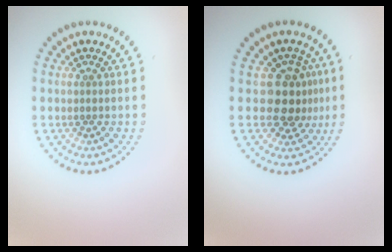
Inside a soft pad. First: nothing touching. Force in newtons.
{"total": 4.0, "press": 3.3, "slide": 2.2}